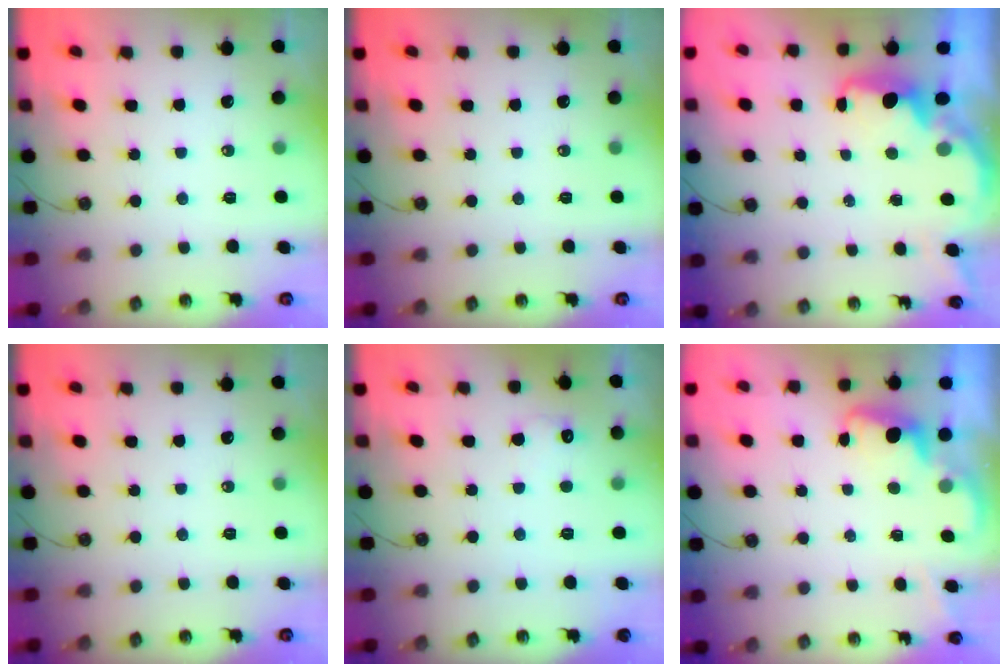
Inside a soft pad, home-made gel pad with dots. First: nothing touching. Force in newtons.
{"total": 0.0}
{"total": 2.3, "press": 2.2, "slide": 0.8}
{"total": 0.0}
{"total": 5.7, "press": 5.6, "slide": 1.2}
{"total": 2.5, "press": 2.4, "slide": 0.7}